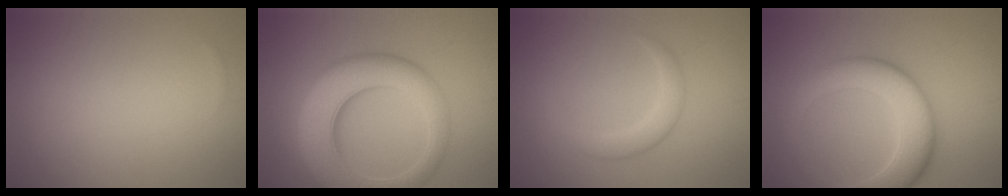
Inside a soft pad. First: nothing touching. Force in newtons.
{"total": 9.5, "press": 9.5, "slide": 0.6}
{"total": 2.3, "press": 2.3, "slide": 0.2}
{"total": 6.9, "press": 6.9, "slide": 0.2}